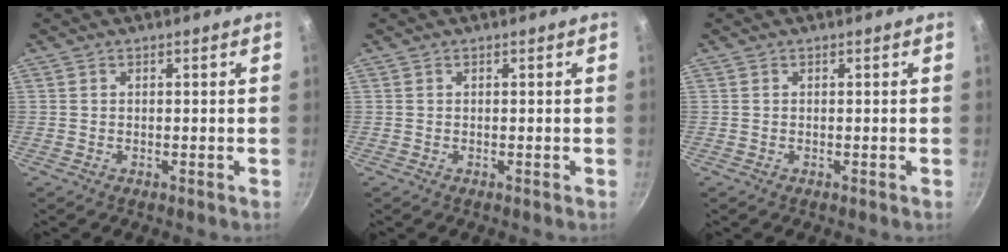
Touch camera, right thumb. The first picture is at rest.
{"total": 0.0}
{"total": 0.0}